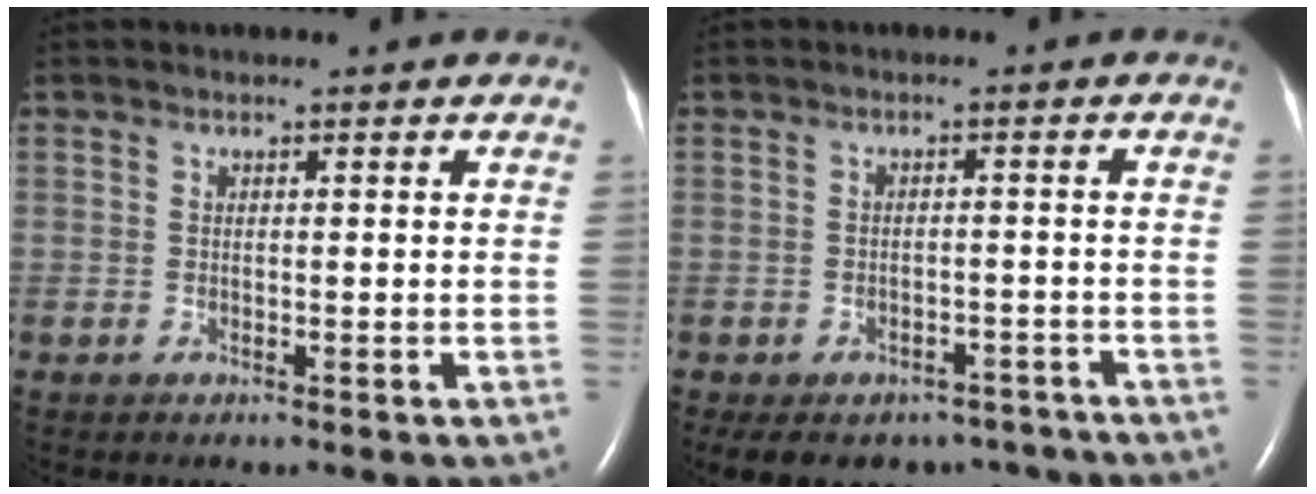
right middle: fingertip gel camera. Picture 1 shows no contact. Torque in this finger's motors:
{"motor_torque": [0.63, -0.65, 0.09, 0.04]}